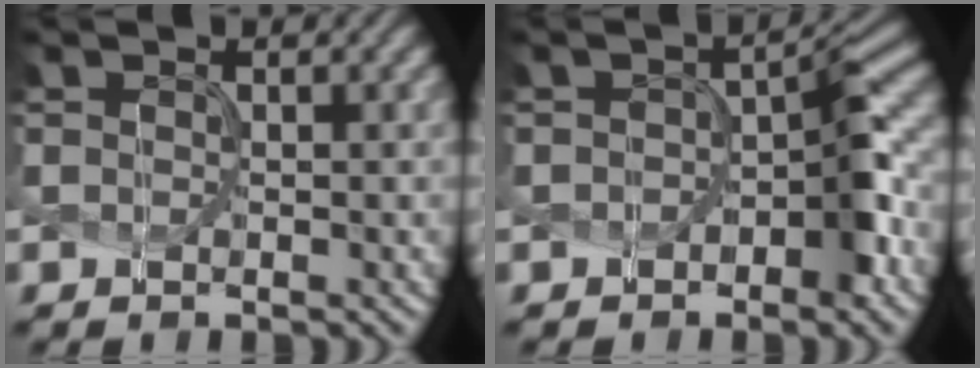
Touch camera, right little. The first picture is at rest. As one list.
[{"total": 4.3, "force": [-1.0, 2.0, 3.7], "torque": [-0.045, 0.008, -0.021]}]